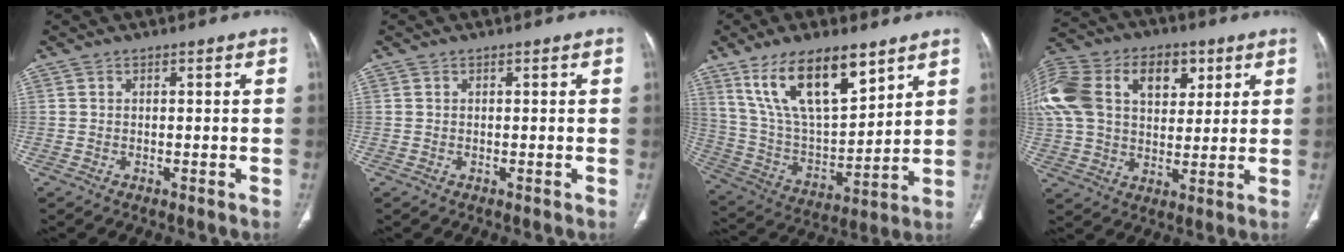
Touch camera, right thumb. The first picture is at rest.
{"total": 0.0}
{"total": 20.0, "force": [11.9, 8.2, 13.9], "torque": [-0.223, -0.052, 0.233]}
{"total": 26.9, "force": [9.2, 17.7, 18.0], "torque": [-0.377, 0.056, 0.167]}